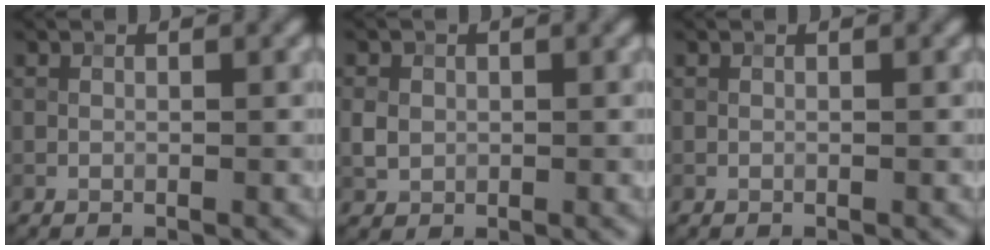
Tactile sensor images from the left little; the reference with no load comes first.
{"total": 1.7, "force": [0.1, 1.5, 0.8], "torque": [-0.015, -0.002, 0.000]}
{"total": 0.0}